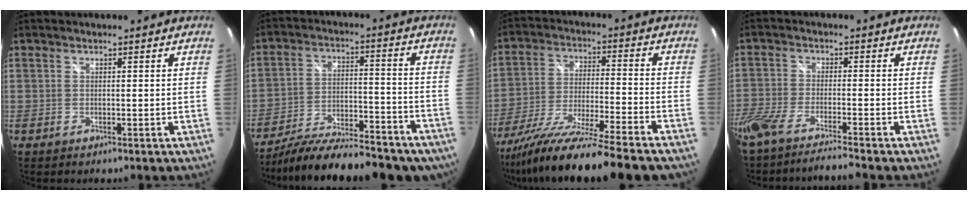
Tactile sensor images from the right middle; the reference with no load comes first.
{"total": 23.7, "force": [-19.1, 6.8, 12.2], "torque": [-0.209, -0.033, -0.261]}
{"total": 19.9, "force": [-16.5, -0.9, 11.1], "torque": [-0.206, -0.060, -0.275]}
{"total": 9.8, "force": [-8.5, -0.1, 4.9], "torque": [-0.117, -0.036, -0.154]}